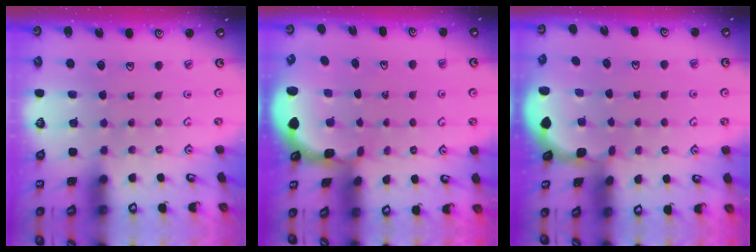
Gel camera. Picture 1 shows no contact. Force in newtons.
{"total": 1.4, "press": 1.4, "slide": 0.0}
{"total": 0.9, "press": 0.8, "slide": 0.2}